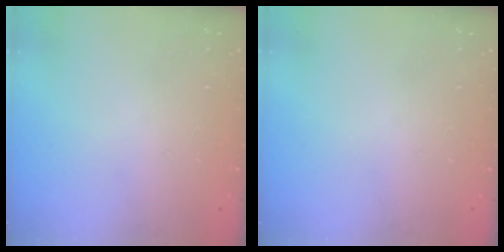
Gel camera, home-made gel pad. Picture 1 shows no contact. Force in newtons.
{"total": 0.0}